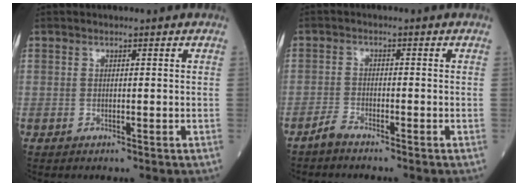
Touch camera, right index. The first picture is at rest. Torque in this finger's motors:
{"motor_torque": [0.26, -0.27, 0.08, 0.00]}